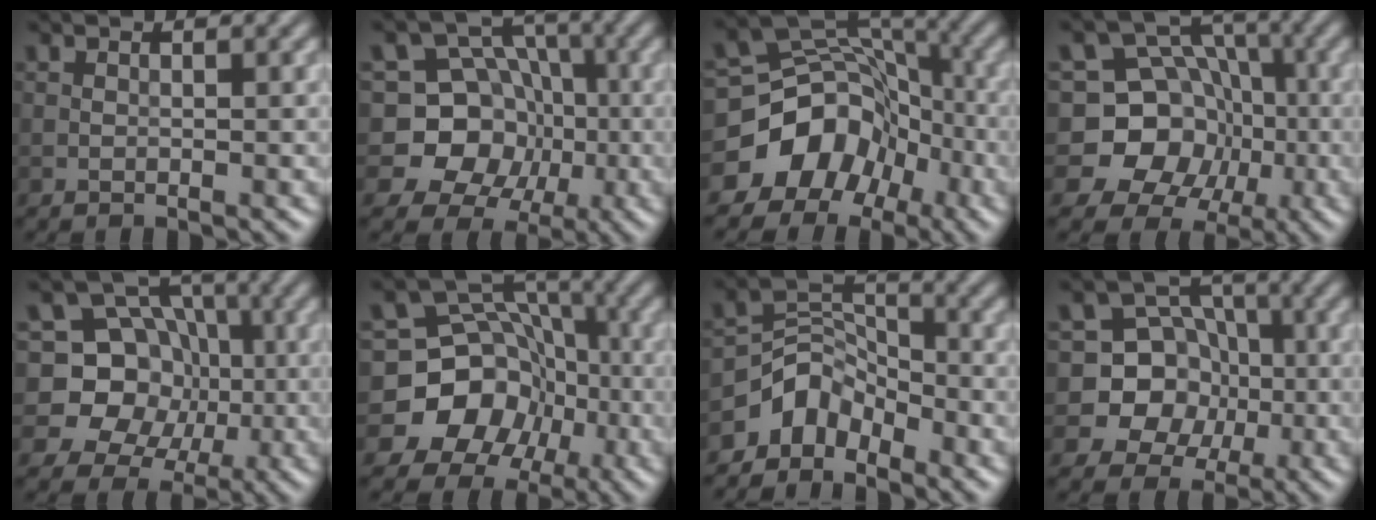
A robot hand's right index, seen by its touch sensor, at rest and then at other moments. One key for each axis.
{"total": 9.7, "fx": -0.9, "fy": 9.1, "fz": 3.3, "tx": -0.071, "ty": 0.039, "tz": -0.045}
{"total": 8.2, "fx": -3.9, "fy": 6.6, "fz": 3.1, "tx": -0.032, "ty": 0.021, "tz": -0.078}
{"total": 10.7, "fx": -2.0, "fy": 10.0, "fz": 3.3, "tx": -0.064, "ty": 0.027, "tz": -0.061}
{"total": 11.3, "fx": 0.5, "fy": 10.5, "fz": 4.1, "tx": -0.097, "ty": 0.053, "tz": -0.029}
{"total": 10.7, "fx": -3.5, "fy": 9.7, "fz": 3.0, "tx": -0.047, "ty": 0.004, "tz": -0.088}
{"total": 3.9, "fx": -3.1, "fy": 2.2, "fz": 0.9, "tx": -0.004, "ty": 0.007, "tz": -0.068}
{"total": 9.2, "fx": -1.1, "fy": 8.8, "fz": 2.5, "tx": -0.050, "ty": 0.032, "tz": -0.045}